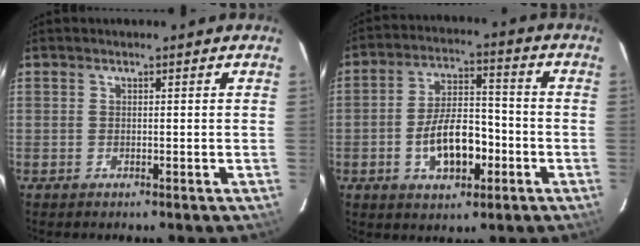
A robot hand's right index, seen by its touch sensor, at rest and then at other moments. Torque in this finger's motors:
{"motor_torque": [0.45, -0.25, 0.35, 0.09]}